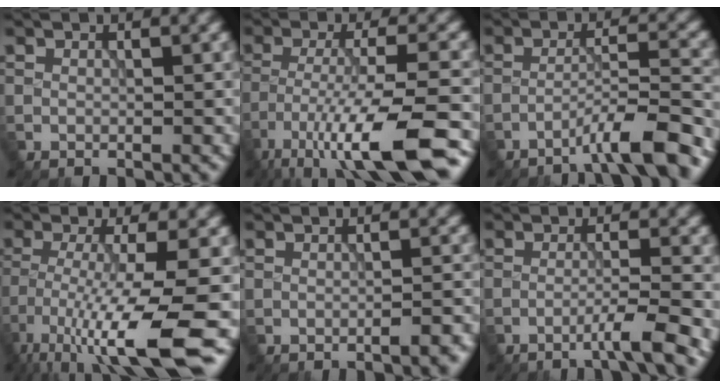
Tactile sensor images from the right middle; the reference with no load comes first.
{"total": 11.6, "force": [-7.5, 2.6, 8.4], "torque": [-0.149, -0.001, -0.122]}
{"total": 6.1, "force": [-4.5, 0.6, 4.1], "torque": [-0.060, 0.018, -0.075]}
{"total": 10.2, "force": [-5.7, 1.8, 8.3], "torque": [-0.160, -0.015, -0.098]}
{"total": 2.2, "force": [-1.3, 0.6, 1.6], "torque": [-0.017, 0.008, -0.022]}
{"total": 3.4, "force": [-2.1, 0.0, 2.6], "torque": [-0.041, 0.011, -0.047]}